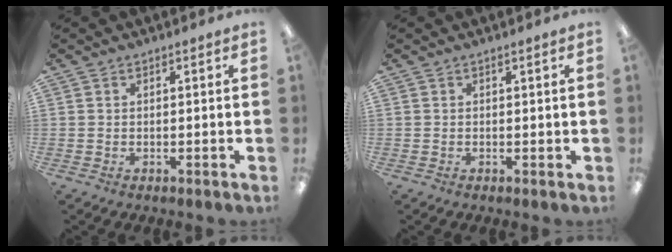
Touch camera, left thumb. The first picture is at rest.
{"total": 0.0}